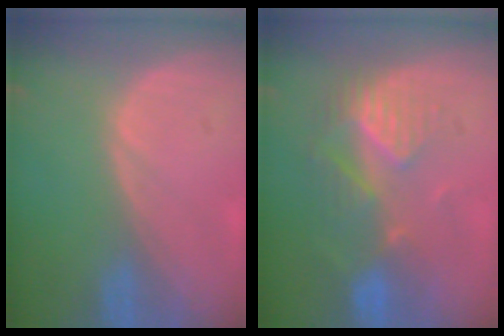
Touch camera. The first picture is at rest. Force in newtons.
{"total": 9.1, "press": 7.9, "slide": 4.5}